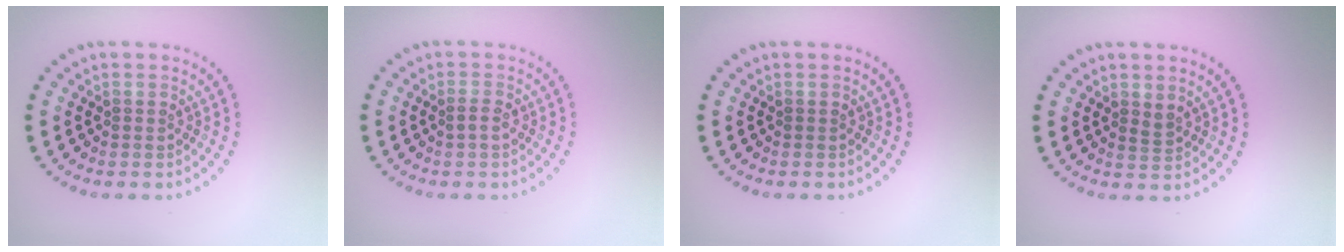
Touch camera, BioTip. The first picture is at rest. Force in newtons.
{"total": 1.0, "press": 1.0, "slide": 0.3}
{"total": 0.0}
{"total": 0.9, "press": 0.7, "slide": 0.6}